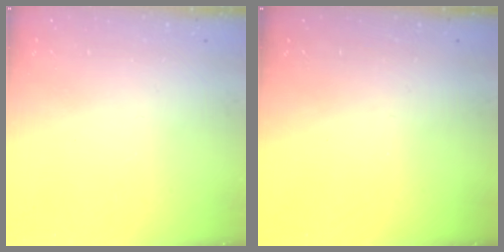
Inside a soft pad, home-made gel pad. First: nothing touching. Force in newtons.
{"total": 0.0}